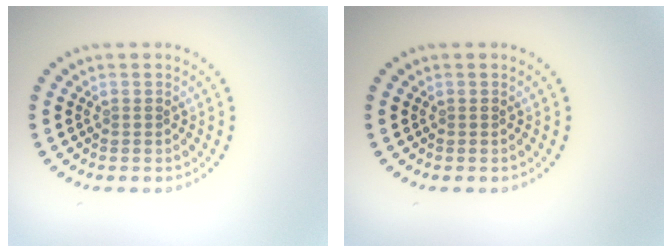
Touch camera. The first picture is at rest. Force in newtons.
{"total": 0.0}